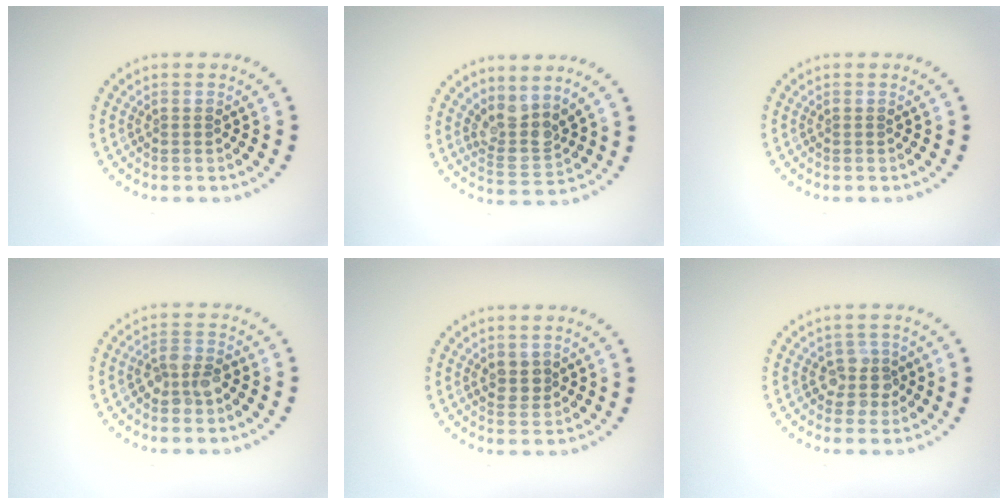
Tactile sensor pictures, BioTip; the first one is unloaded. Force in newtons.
{"total": 3.2, "press": 2.4, "slide": 2.1}
{"total": 0.0}
{"total": 2.7, "press": 2.4, "slide": 1.2}
{"total": 1.9, "press": 1.8, "slide": 0.6}
{"total": 2.3, "press": 1.9, "slide": 1.3}